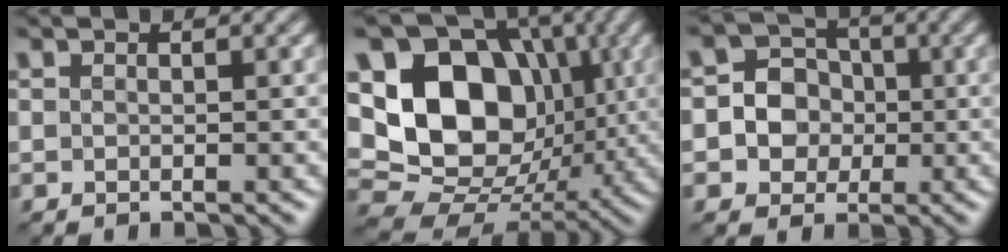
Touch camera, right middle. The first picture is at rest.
{"total": 13.7, "force": [1.8, 10.5, 8.6], "torque": [-0.138, 0.003, 0.030]}
{"total": 4.8, "force": [-0.4, 4.5, 1.8], "torque": [-0.017, 0.018, -0.027]}